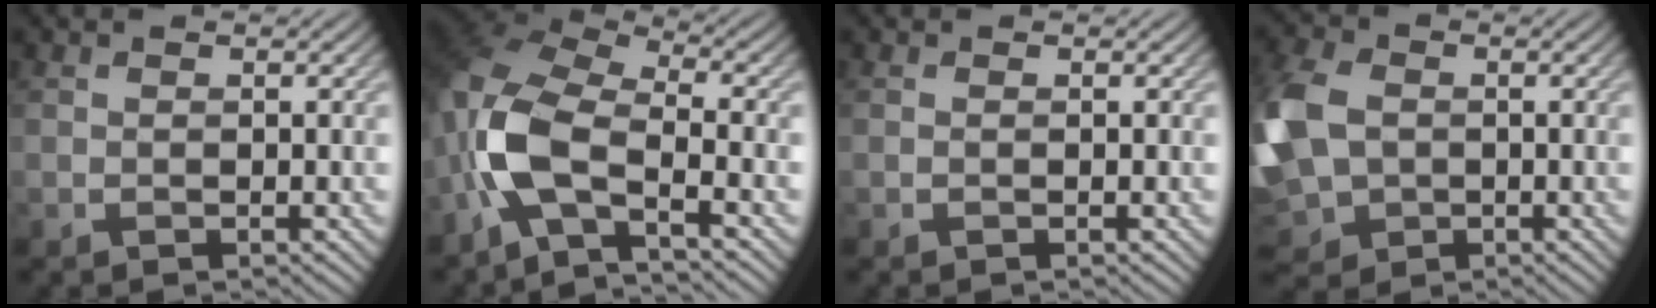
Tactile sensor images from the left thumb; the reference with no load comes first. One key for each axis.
{"total": 10.7, "fx": -4.1, "fy": 4.8, "fz": 8.6, "tx": -0.189, "ty": -0.001, "tz": -0.101}
{"total": 0.0}
{"total": 12.9, "fx": -0.8, "fy": 9.4, "fz": 8.7, "tx": -0.246, "ty": -0.024, "tz": -0.015}